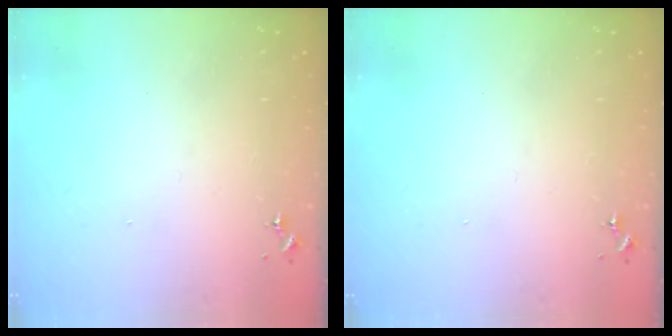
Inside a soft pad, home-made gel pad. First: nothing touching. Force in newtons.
{"total": 0.0}